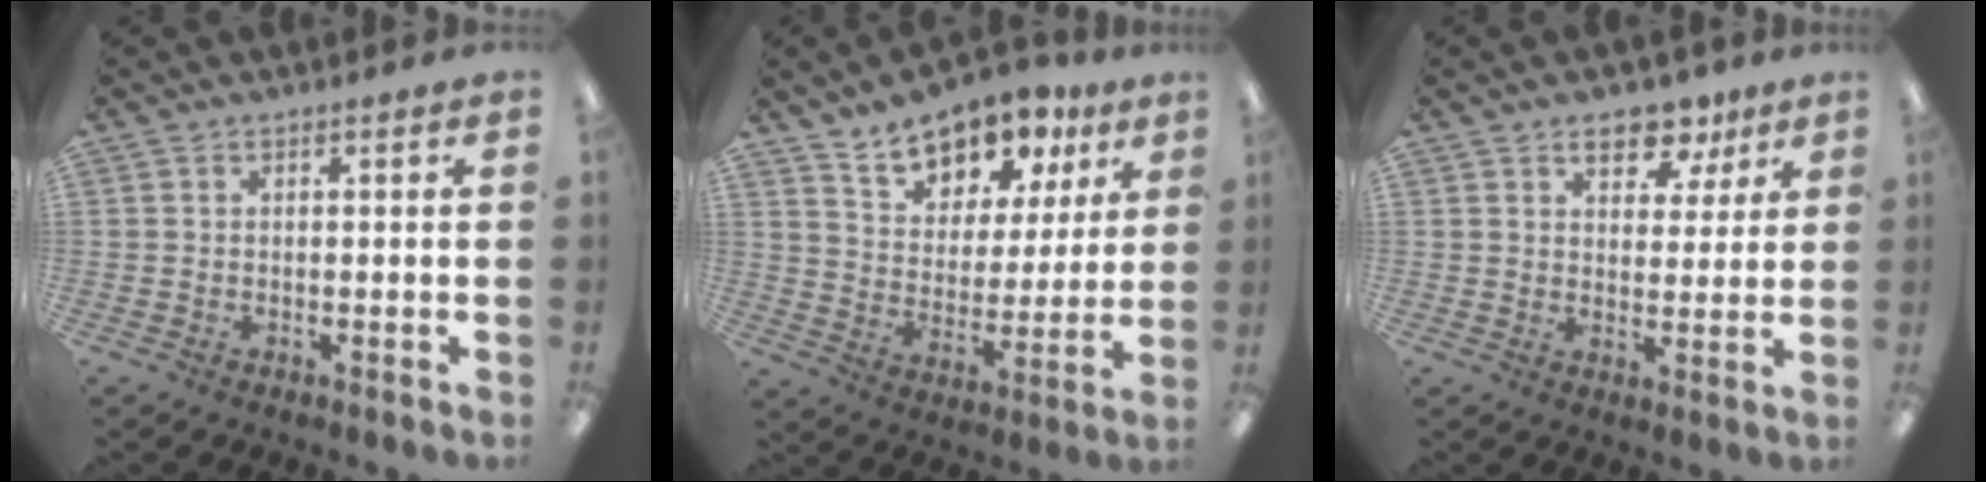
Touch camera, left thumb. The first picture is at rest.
{"total": 13.0, "force": [10.6, 6.4, 4.0], "torque": [-0.065, -0.075, 0.193]}
{"total": 8.5, "force": [5.6, 4.8, 4.3], "torque": [-0.045, -0.026, 0.093]}